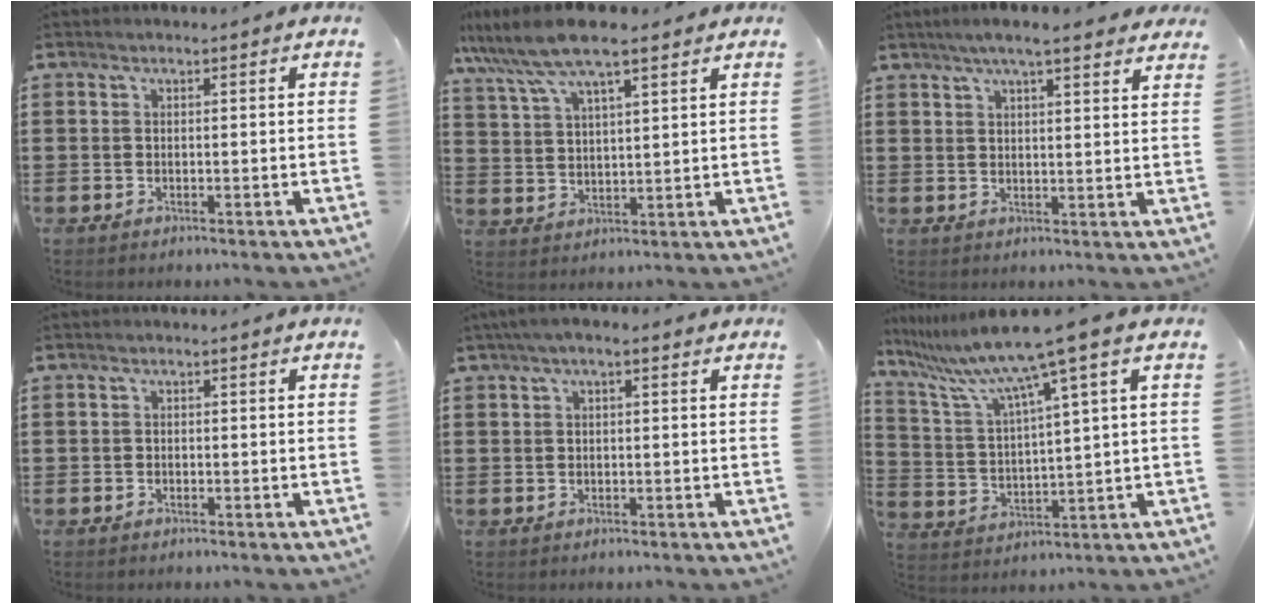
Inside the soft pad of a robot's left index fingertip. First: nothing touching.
{"total": 8.4, "force": [6.5, 1.6, 5.1], "torque": [-0.117, -0.010, 0.116]}
{"total": 5.1, "force": [4.2, 0.1, 2.9], "torque": [-0.067, -0.004, 0.073]}
{"total": 0.8, "force": [-0.6, 0.4, 0.1], "torque": [-0.004, 0.003, -0.015]}
{"total": 1.7, "force": [0.3, 0.3, 1.6], "torque": [-0.030, 0.001, 0.005]}
{"total": 10.4, "force": [7.4, -0.9, 7.2], "torque": [-0.168, -0.044, 0.117]}